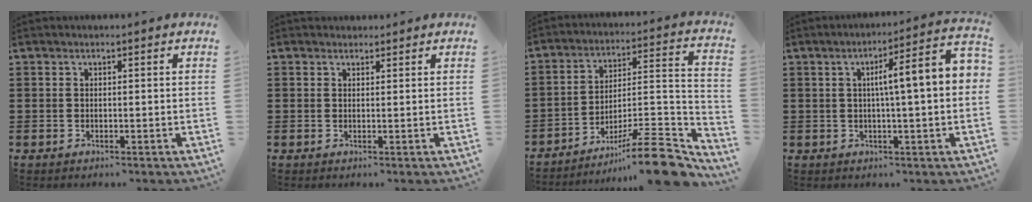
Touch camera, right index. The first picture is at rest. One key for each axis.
{"total": 0.9, "fx": 0.7, "fy": 0.4, "fz": -0.1, "tx": 0.001, "ty": 0.002, "tz": 0.015}
{"total": 12.6, "fx": -9.7, "fy": 2.0, "fz": 7.7, "tx": -0.106, "ty": 0.035, "tz": -0.176}
{"total": 6.9, "fx": 0.3, "fy": 0.2, "fz": 6.9, "tx": -0.113, "ty": -0.011, "tz": -0.009}